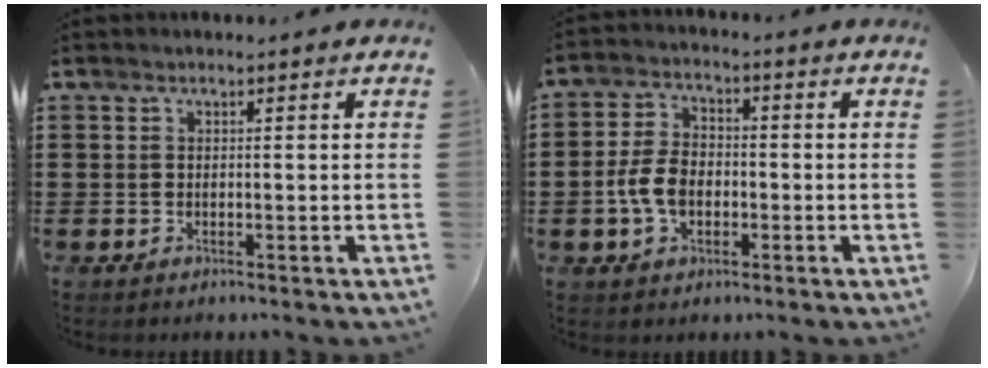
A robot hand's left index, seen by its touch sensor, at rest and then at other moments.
{"total": 6.5, "force": [-1.5, 4.2, 4.7], "torque": [-0.120, 0.002, -0.036]}